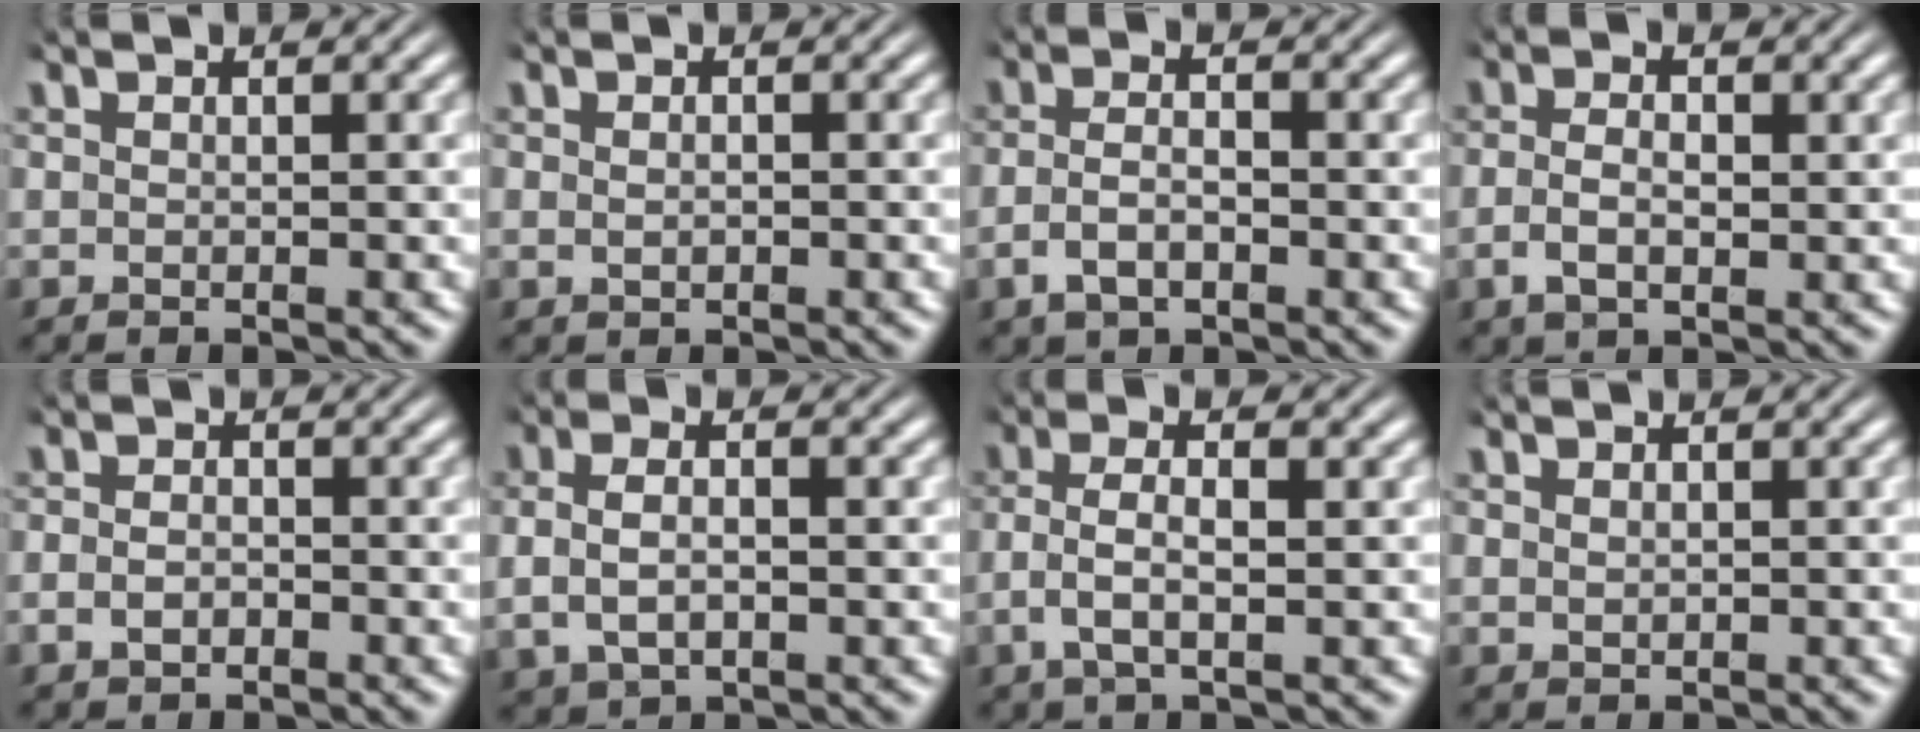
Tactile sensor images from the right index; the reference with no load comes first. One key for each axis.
{"total": 0.8, "fx": -0.2, "fy": 0.5, "fz": 0.7, "tx": -0.022, "ty": -0.003, "tz": 0.002}
{"total": 3.5, "fx": -1.3, "fy": 1.9, "fz": 2.6, "tx": -0.060, "ty": -0.001, "tz": -0.020}
{"total": 3.0, "fx": -0.4, "fy": 1.6, "fz": 2.5, "tx": -0.053, "ty": -0.001, "tz": -0.005}
{"total": 1.6, "fx": -0.9, "fy": 1.2, "fz": 0.7, "tx": -0.019, "ty": -0.003, "tz": -0.015}
{"total": 4.0, "fx": 0.2, "fy": 2.5, "fz": 3.1, "tx": -0.072, "ty": 0.004, "tz": 0.008}
{"total": 3.6, "fx": -0.3, "fy": 1.6, "fz": 3.3, "tx": -0.076, "ty": -0.002, "tz": -0.001}
{"total": 0.6, "fx": 0.5, "fy": 0.3, "fz": 0.4, "tx": -0.009, "ty": -0.003, "tz": 0.015}